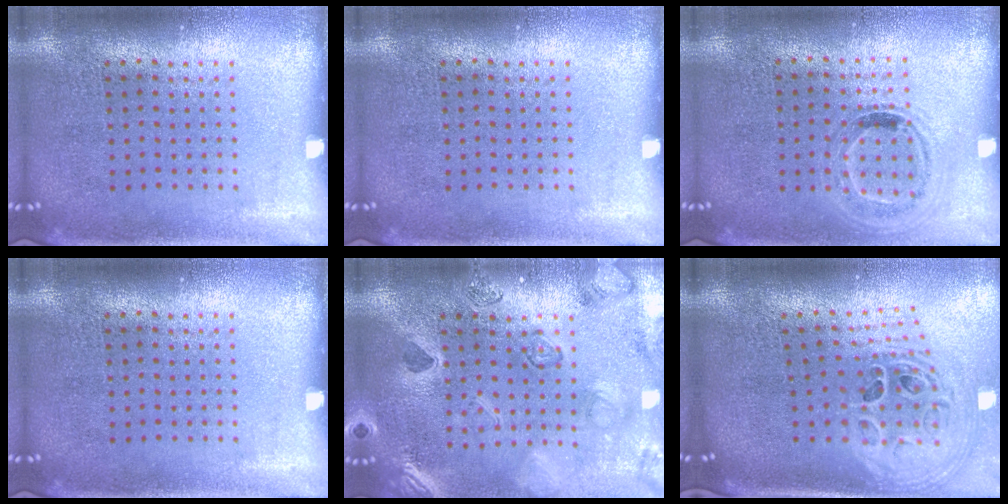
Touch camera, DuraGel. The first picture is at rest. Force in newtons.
{"total": 0.0}
{"total": 1.0, "press": 0.9, "slide": 0.5}
{"total": 0.0}
{"total": 2.5, "press": 2.4, "slide": 0.5}
{"total": 2.3, "press": 1.7, "slide": 1.6}